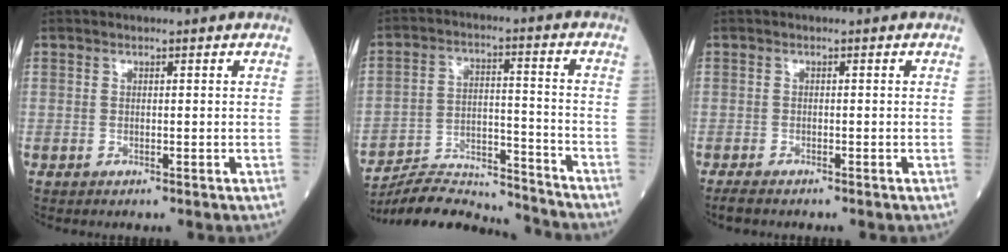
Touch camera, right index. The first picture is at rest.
{"total": 14.9, "force": [-14.7, 1.1, 1.8], "torque": [-0.031, 0.023, -0.233]}
{"total": 1.7, "force": [-1.5, 0.4, 0.9], "torque": [-0.024, -0.006, -0.023]}